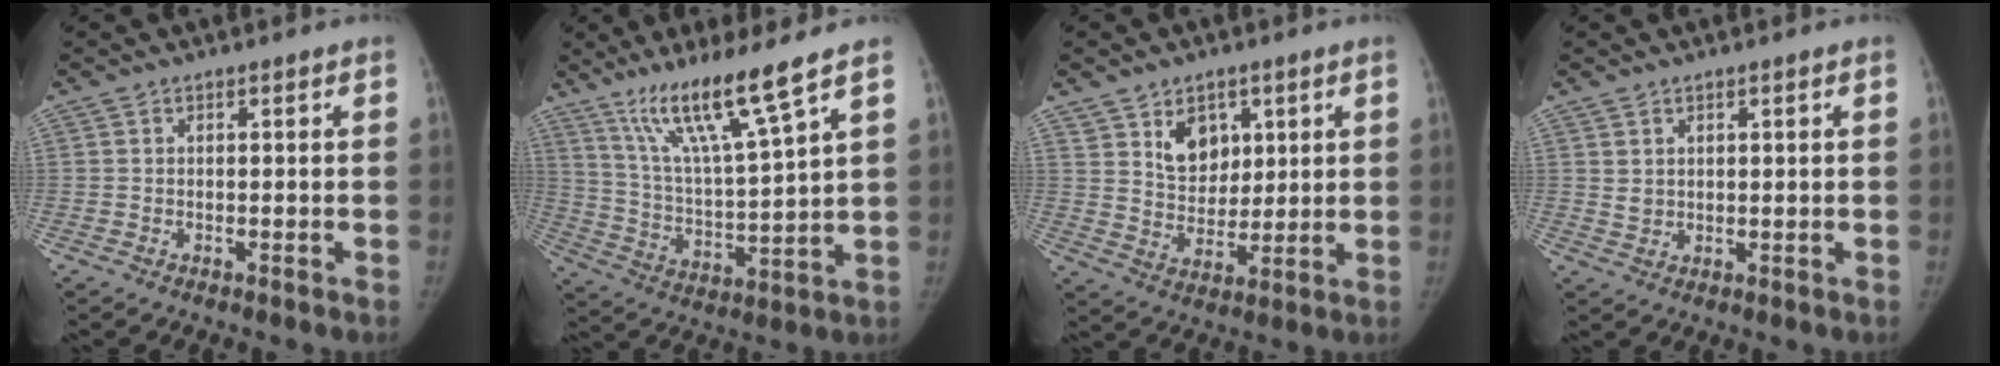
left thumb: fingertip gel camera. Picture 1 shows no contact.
{"total": 14.2, "force": [9.7, 0.0, 10.4], "torque": [-0.186, -0.058, 0.187]}
{"total": 8.5, "force": [3.8, 6.0, 4.6], "torque": [-0.042, -0.027, 0.073]}
{"total": 1.9, "force": [1.1, 1.3, 0.8], "torque": [-0.003, -0.009, 0.024]}